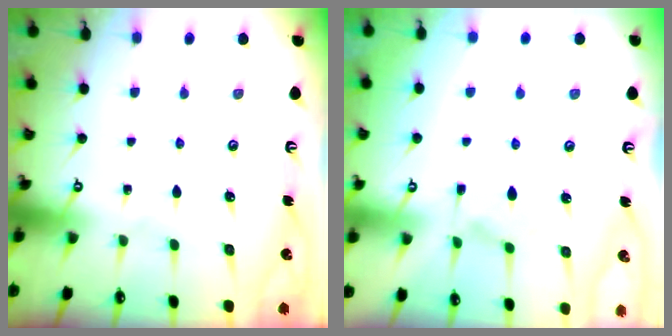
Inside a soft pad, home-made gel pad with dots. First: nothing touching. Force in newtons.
{"total": 1.2, "press": 0.8, "slide": 0.9}